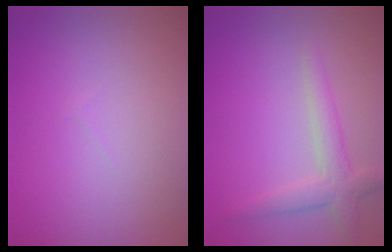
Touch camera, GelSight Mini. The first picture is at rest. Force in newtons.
{"total": 2.7, "press": 2.7, "slide": 0.1}